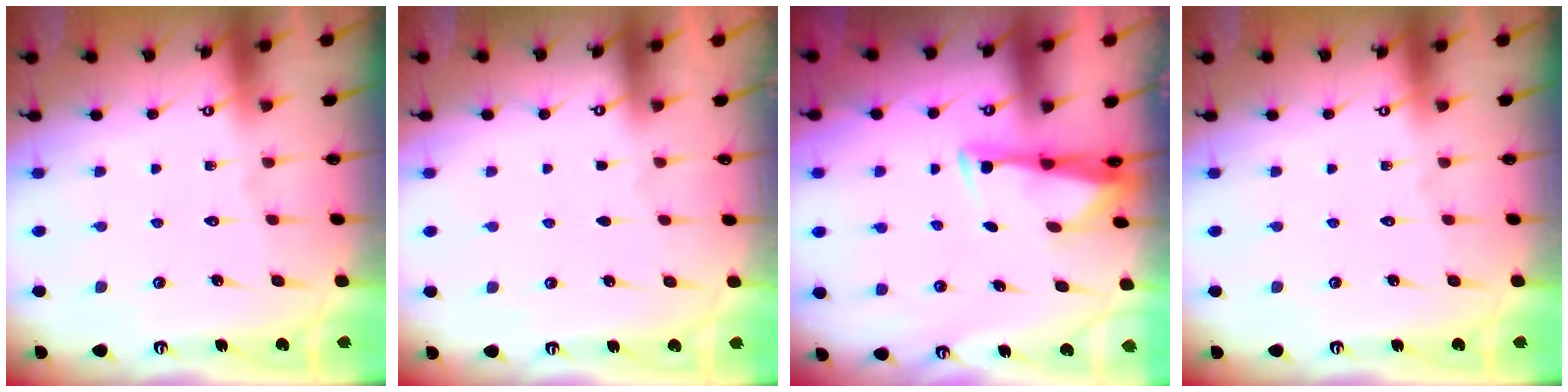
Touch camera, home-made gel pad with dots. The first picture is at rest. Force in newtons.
{"total": 0.9, "press": 0.9, "slide": 0.1}
{"total": 3.2, "press": 3.0, "slide": 0.8}
{"total": 0.0}